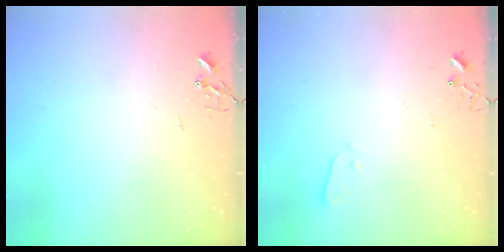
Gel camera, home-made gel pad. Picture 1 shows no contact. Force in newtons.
{"total": 2.1, "press": 2.1, "slide": 0.3}